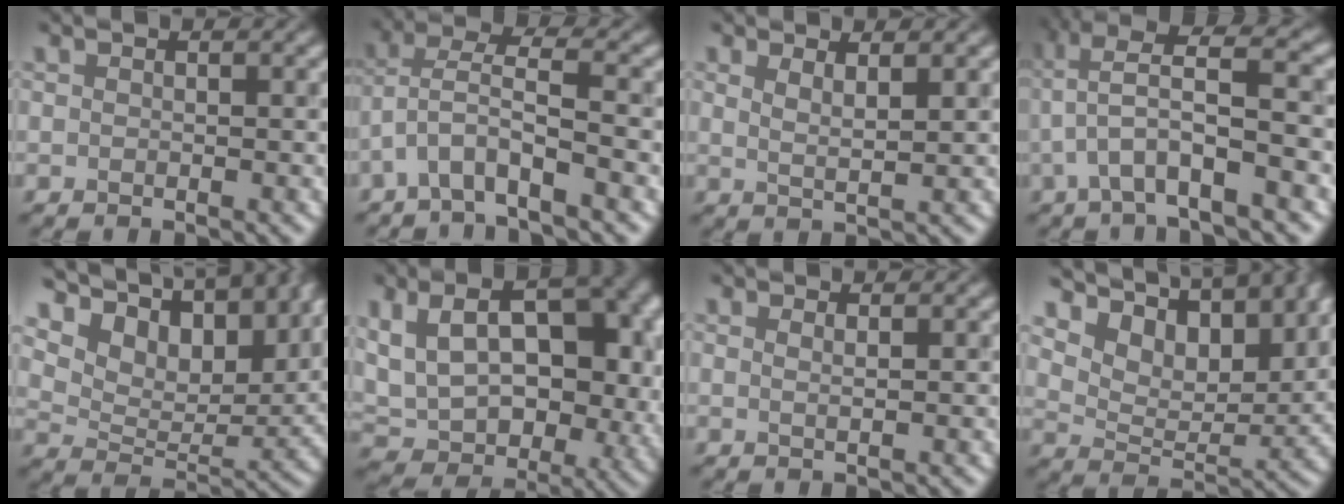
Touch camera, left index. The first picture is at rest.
{"total": 3.7, "force": [-3.2, -0.9, 1.6], "torque": [-0.065, -0.001, -0.026]}
{"total": 1.1, "force": [0.8, -0.7, 0.5], "torque": [-0.013, -0.008, 0.032]}
{"total": 6.0, "force": [-1.9, 0.2, 5.7], "torque": [-0.126, 0.008, -0.003]}
{"total": 10.6, "force": [9.1, 3.6, 4.1], "torque": [-0.146, 0.014, 0.168]}
{"total": 10.5, "force": [1.6, 6.4, 8.2], "torque": [-0.156, -0.015, 0.076]}
{"total": 0.6, "force": [0.5, -0.1, 0.2], "torque": [0.000, 0.002, 0.010]}
{"total": 9.3, "force": [8.0, 2.8, 3.8], "torque": [-0.114, -0.012, 0.163]}